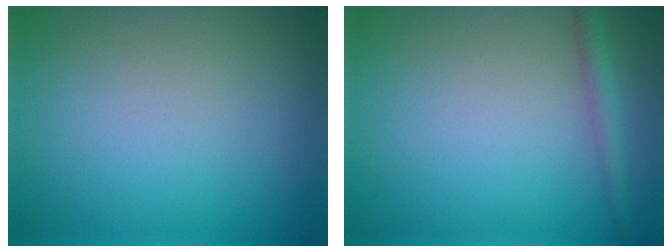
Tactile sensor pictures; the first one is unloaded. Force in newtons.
{"total": 1.6, "press": 1.6, "slide": 0.1}